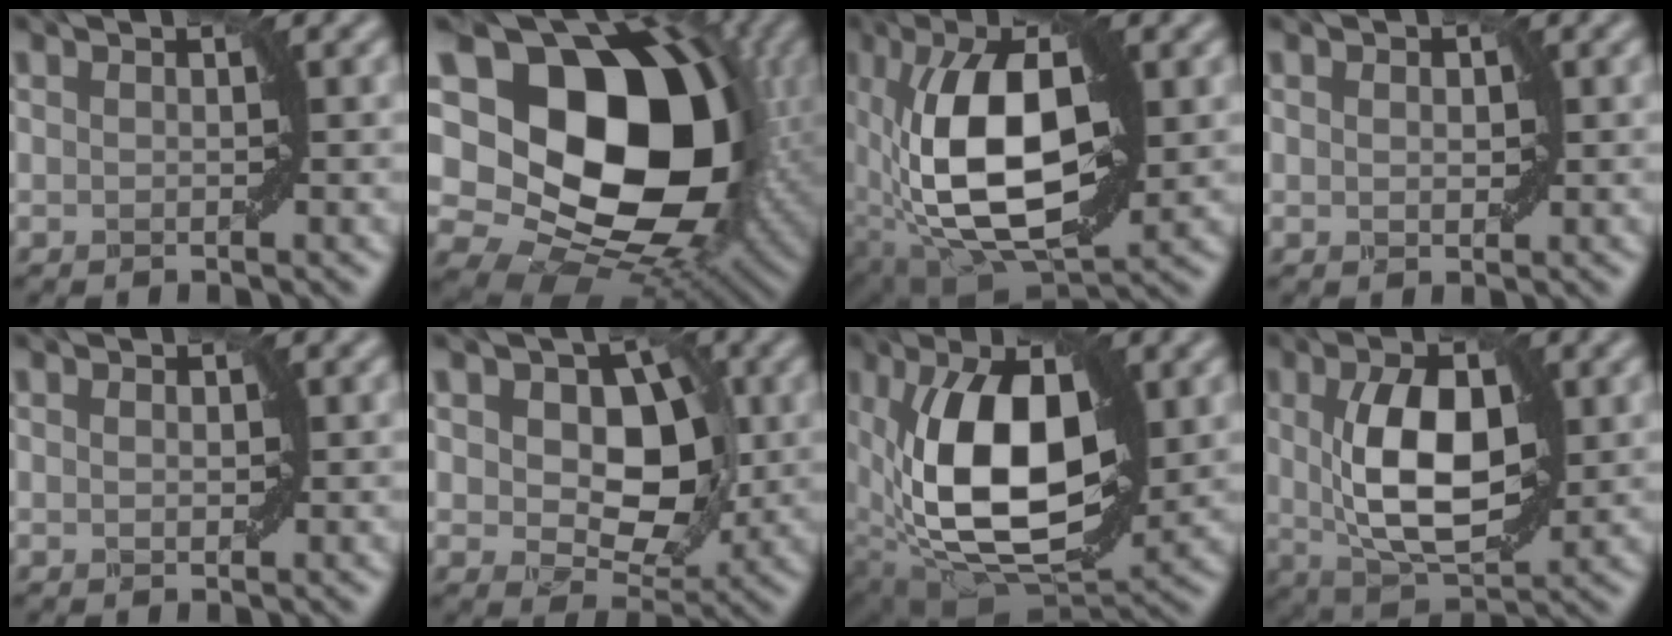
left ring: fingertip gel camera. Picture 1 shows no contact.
{"total": 18.1, "force": [2.6, 13.0, 12.3], "torque": [-0.193, -0.002, 0.065]}
{"total": 13.1, "force": [0.3, 6.9, 11.1], "torque": [-0.199, 0.008, 0.001]}
{"total": 1.1, "force": [0.4, 0.8, 0.7], "torque": [-0.009, 0.000, 0.009]}
{"total": 0.8, "force": [0.3, 0.5, 0.5], "torque": [-0.006, 0.001, 0.006]}
{"total": 8.3, "force": [1.6, 5.5, 6.0], "torque": [-0.087, -0.001, 0.022]}
{"total": 14.1, "force": [1.4, 7.6, 11.8], "torque": [-0.204, 0.005, 0.017]}
{"total": 8.4, "force": [0.7, 4.2, 7.3], "torque": [-0.139, -0.003, 0.016]}